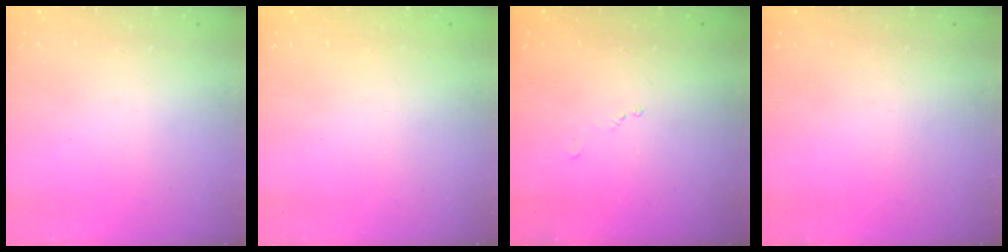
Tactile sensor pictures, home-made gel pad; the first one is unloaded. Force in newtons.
{"total": 0.9, "press": 0.9, "slide": 0.1}
{"total": 6.7, "press": 6.6, "slide": 0.9}
{"total": 0.0}